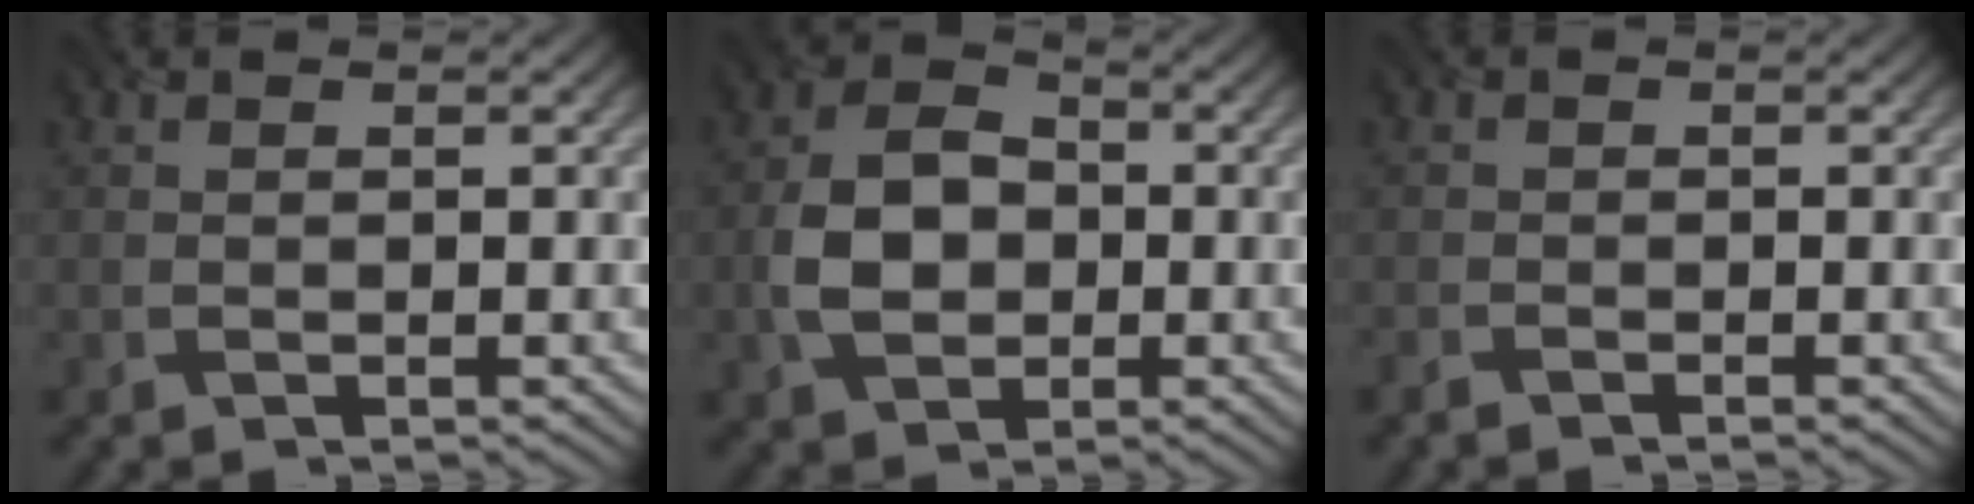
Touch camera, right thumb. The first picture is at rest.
{"total": 7.2, "force": [-1.2, 5.3, 4.8], "torque": [-0.099, 0.004, -0.029]}
{"total": 1.8, "force": [-1.6, 0.8, 0.4], "torque": [-0.010, -0.004, -0.038]}